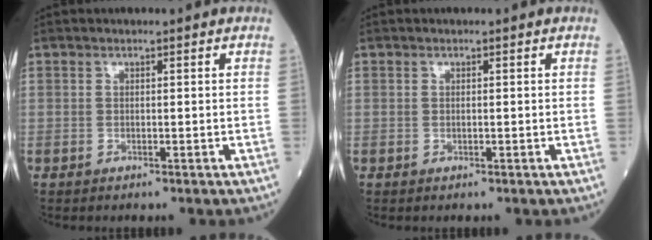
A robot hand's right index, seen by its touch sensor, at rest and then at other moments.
{"total": 0.0}